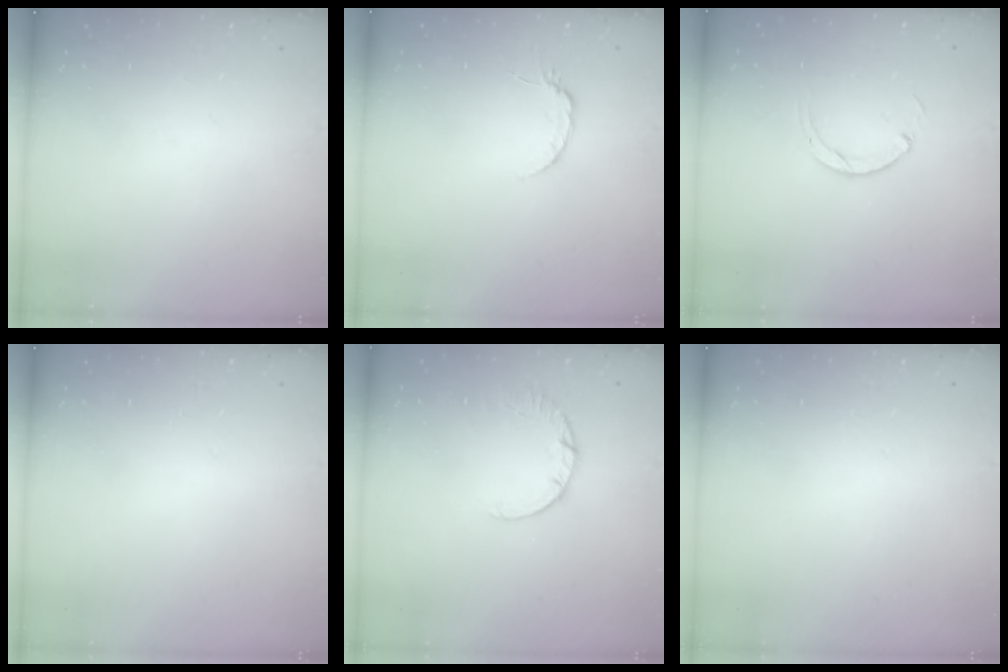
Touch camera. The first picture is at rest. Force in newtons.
{"total": 5.3, "press": 5.2, "slide": 0.6}
{"total": 3.0, "press": 2.9, "slide": 0.4}
{"total": 2.6, "press": 2.6, "slide": 0.2}
{"total": 2.4, "press": 2.4, "slide": 0.2}
{"total": 2.6, "press": 2.6, "slide": 0.2}